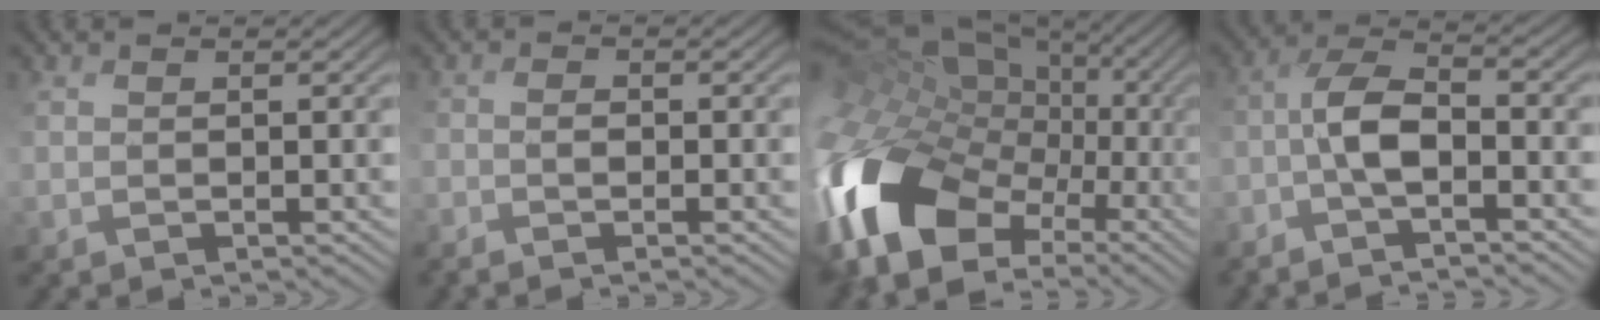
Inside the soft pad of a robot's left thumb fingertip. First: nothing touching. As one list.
[{"total": 2.4, "force": [-1.4, 1.0, 1.6], "torque": [-0.027, 0.002, -0.030]}, {"total": 19.3, "force": [-5.2, 13.1, 13.1], "torque": [-0.329, -0.017, -0.096]}, {"total": 5.9, "force": [-2.6, 1.9, 5.0], "torque": [-0.099, 0.008, -0.066]}]